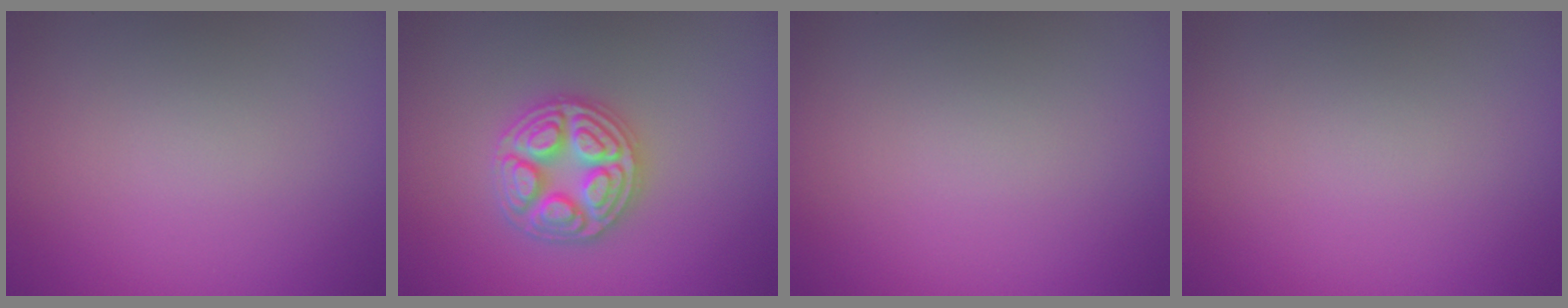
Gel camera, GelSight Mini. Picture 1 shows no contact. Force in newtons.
{"total": 4.7, "press": 4.7, "slide": 0.5}
{"total": 0.0}
{"total": 0.0}